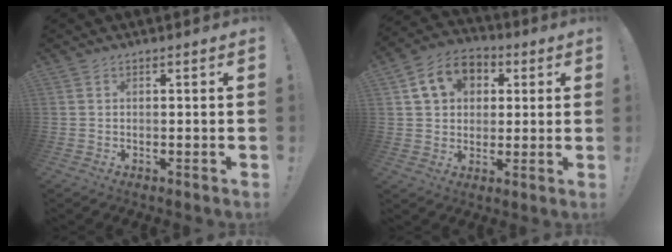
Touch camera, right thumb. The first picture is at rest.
{"total": 11.3, "force": [4.4, 9.1, 5.1], "torque": [-0.080, -0.005, 0.089]}